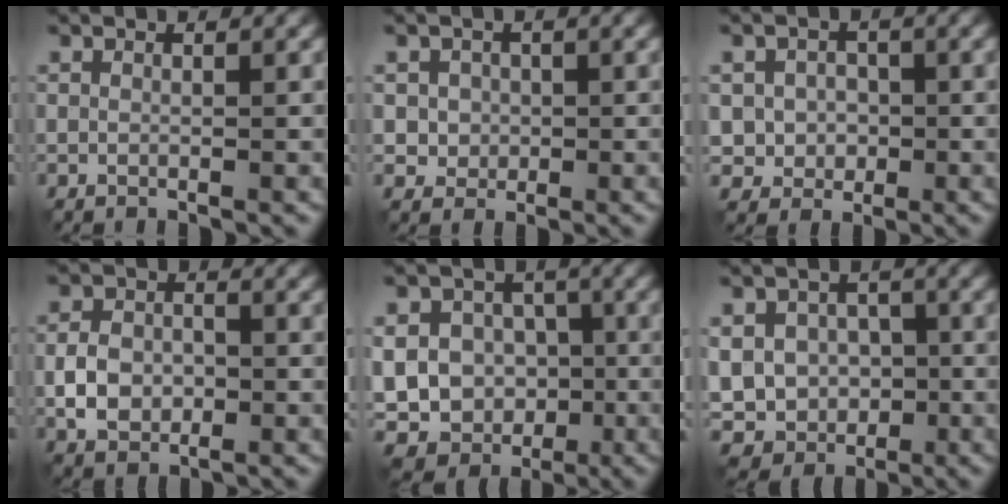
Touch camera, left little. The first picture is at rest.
{"total": 2.5, "force": [0.4, 2.3, 0.8], "torque": [-0.010, -0.002, 0.014]}
{"total": 3.1, "force": [-0.2, 2.8, 1.2], "torque": [-0.010, -0.005, -0.009]}
{"total": 3.6, "force": [-0.8, 2.7, 2.4], "torque": [-0.047, 0.001, -0.017]}
{"total": 13.6, "force": [-2.2, 12.4, 5.1], "torque": [-0.124, 0.006, -0.053]}
{"total": 8.5, "force": [-1.0, 7.4, 4.0], "torque": [-0.084, 0.002, -0.039]}